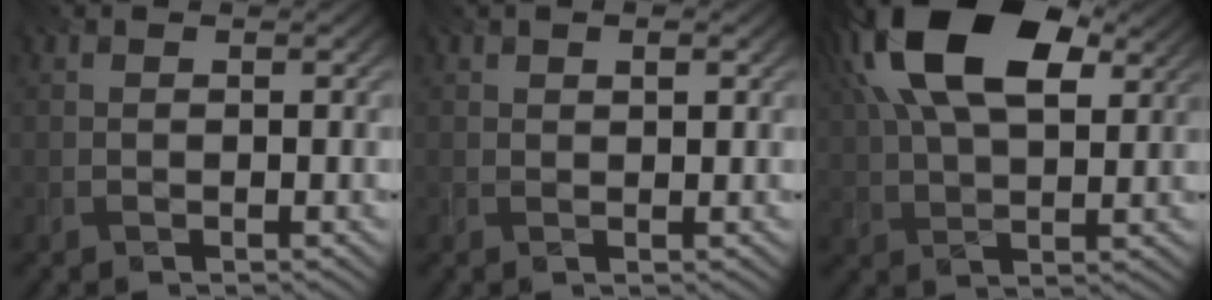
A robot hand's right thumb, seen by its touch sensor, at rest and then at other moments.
{"total": 1.0, "force": [0.8, 0.4, 0.5], "torque": [-0.007, 0.002, 0.014]}
{"total": 17.7, "force": [7.6, 9.2, 13.0], "torque": [-0.251, 0.060, 0.103]}